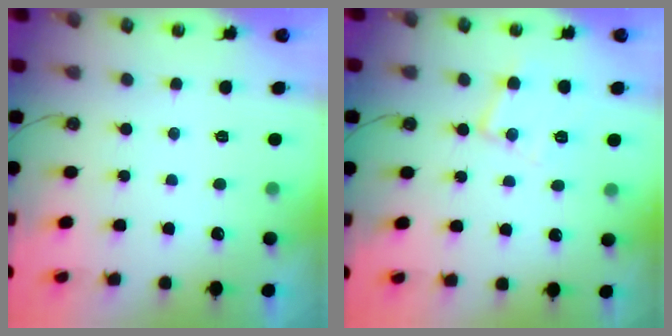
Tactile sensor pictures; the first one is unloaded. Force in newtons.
{"total": 11.4, "press": 11.4, "slide": 0.8}